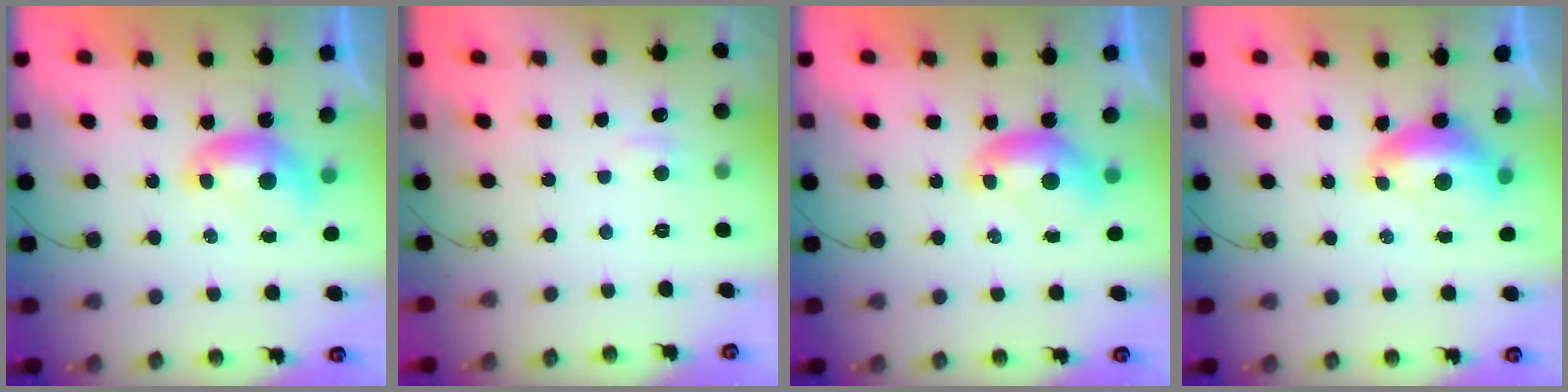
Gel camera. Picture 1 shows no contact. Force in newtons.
{"total": 1.6, "press": 1.5, "slide": 0.6}
{"total": 0.0}
{"total": 1.8, "press": 1.7, "slide": 0.6}